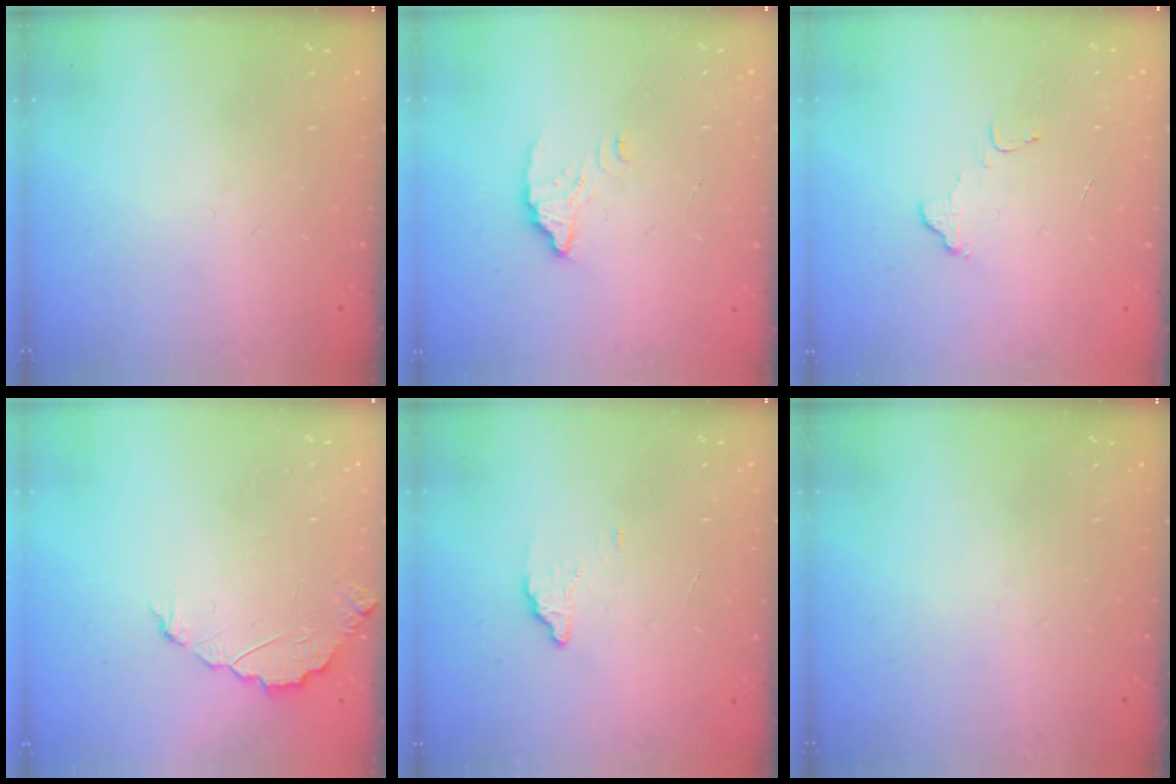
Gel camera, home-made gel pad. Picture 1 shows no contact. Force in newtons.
{"total": 2.7, "press": 2.7, "slide": 0.1}
{"total": 3.2, "press": 3.2, "slide": 0.2}
{"total": 3.7, "press": 3.7, "slide": 0.3}
{"total": 2.0, "press": 2.0, "slide": 0.1}
{"total": 0.0}